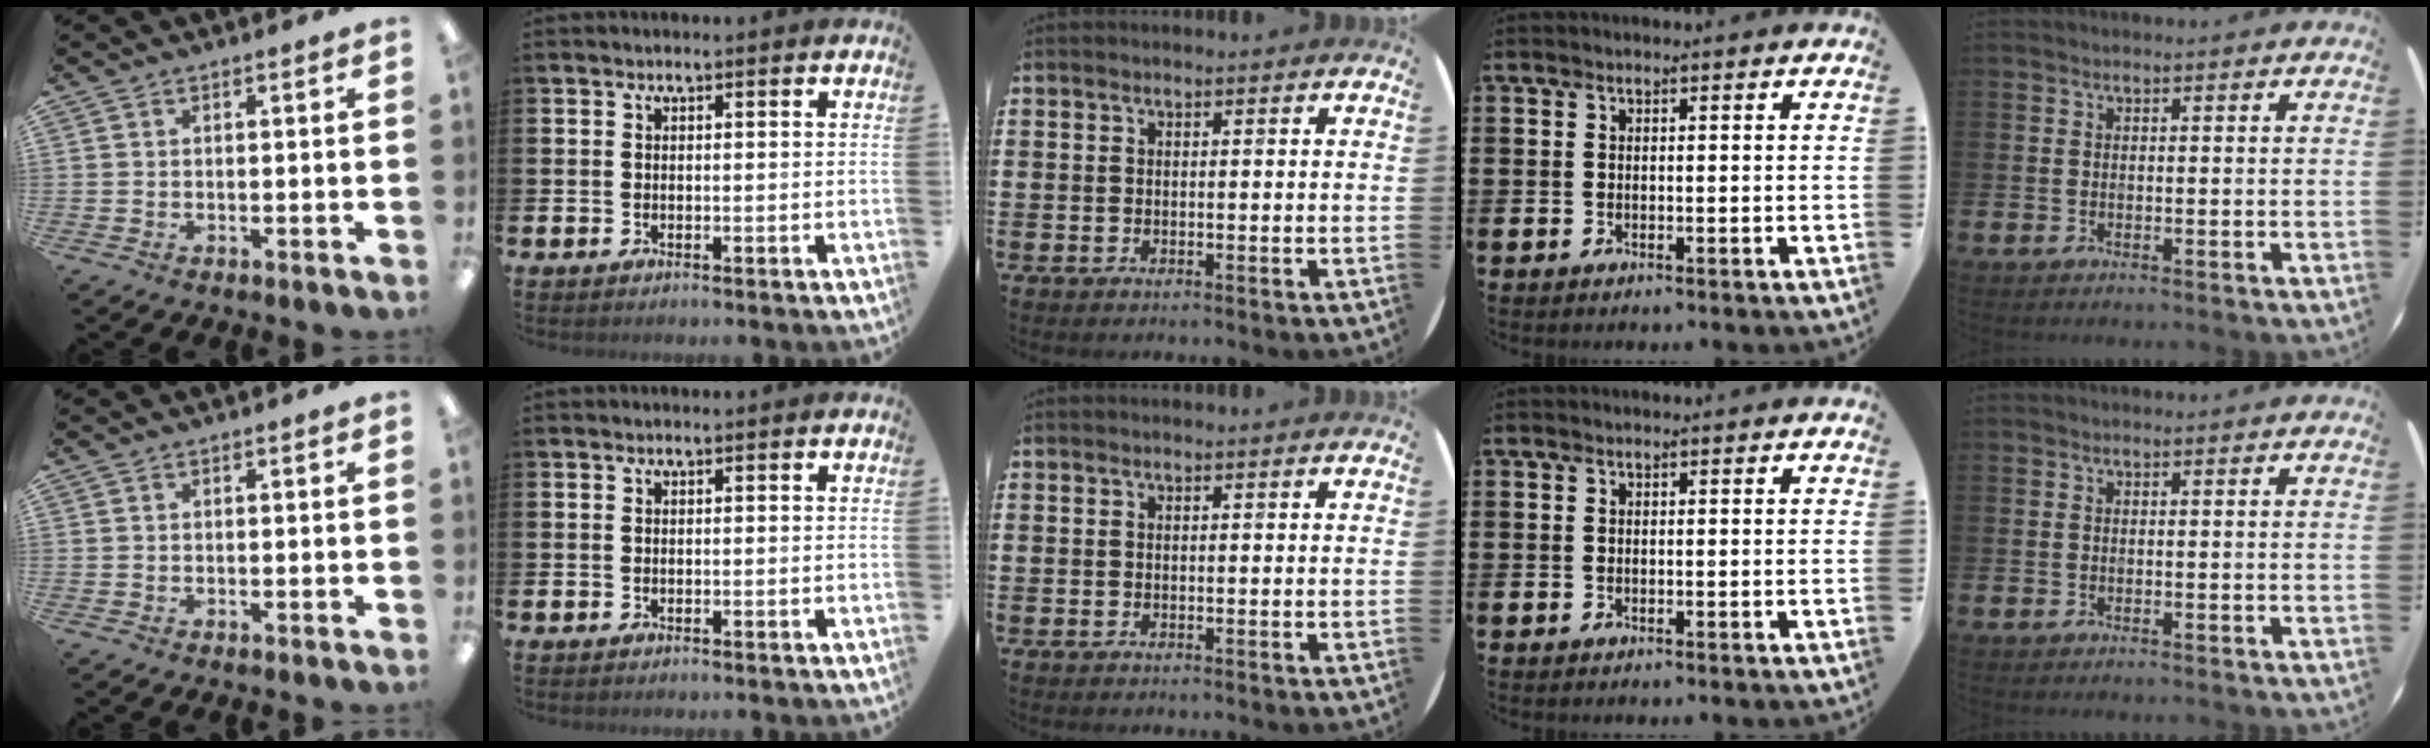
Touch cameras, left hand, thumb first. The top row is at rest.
{}